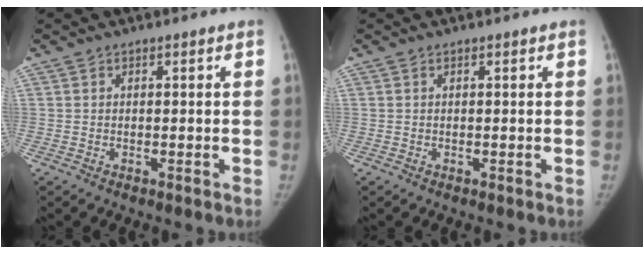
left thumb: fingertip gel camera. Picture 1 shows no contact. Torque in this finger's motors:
{"motor_torque": [-0.04, 0.05, 0.07, 0.07, -0.01]}